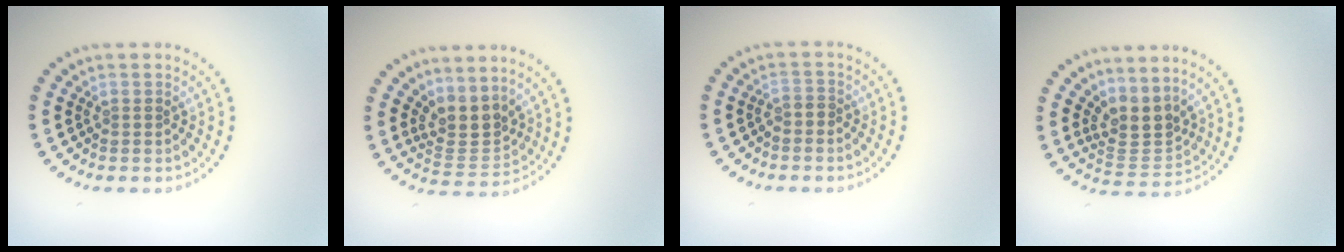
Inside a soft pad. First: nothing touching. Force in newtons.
{"total": 3.2, "press": 2.4, "slide": 2.1}
{"total": 0.8, "press": 0.5, "slide": 0.6}
{"total": 3.4, "press": 2.6, "slide": 2.2}